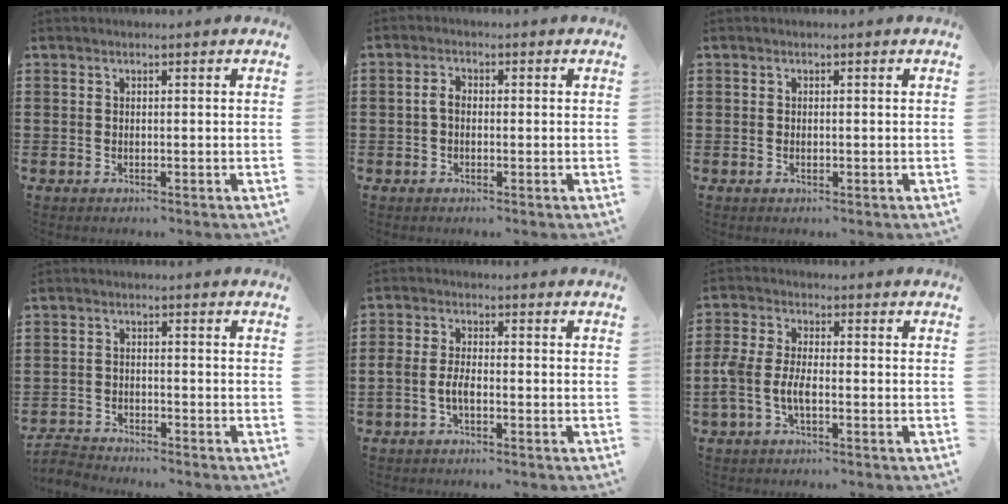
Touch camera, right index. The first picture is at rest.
{"total": 2.2, "force": [-0.3, 1.4, 1.7], "torque": [-0.042, 0.000, -0.009]}
{"total": 0.6, "force": [-0.2, 0.3, 0.5], "torque": [-0.011, -0.002, -0.002]}
{"total": 2.7, "force": [-2.7, 0.0, -0.2], "torque": [-0.004, -0.002, -0.057]}
{"total": 3.1, "force": [-1.2, 1.3, 2.5], "torque": [-0.059, -0.001, -0.027]}
{"total": 4.8, "force": [-1.6, 2.1, 4.1], "torque": [-0.107, -0.004, -0.040]}